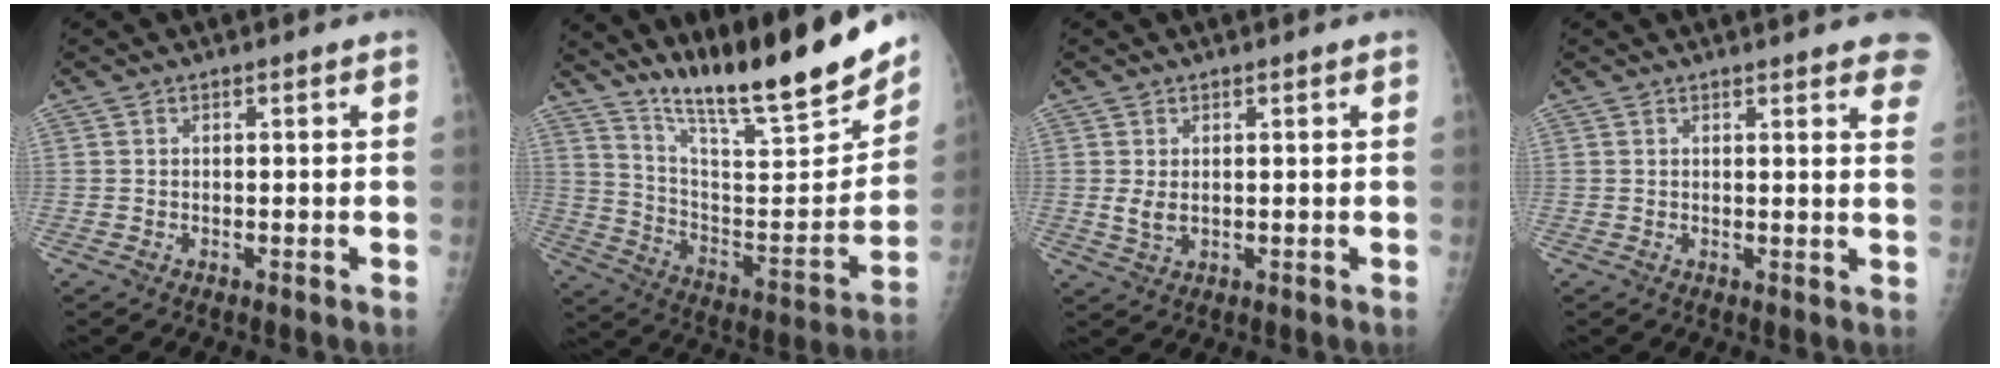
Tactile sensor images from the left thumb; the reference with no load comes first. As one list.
[{"total": 23.6, "force": [19.0, 2.9, 13.6], "torque": [-0.192, -0.111, 0.310]}, {"total": 2.6, "force": [0.4, 1.5, 2.1], "torque": [-0.036, -0.005, 0.015]}, {"total": 9.0, "force": [7.1, 1.7, 5.3], "torque": [-0.038, -0.020, 0.064]}]